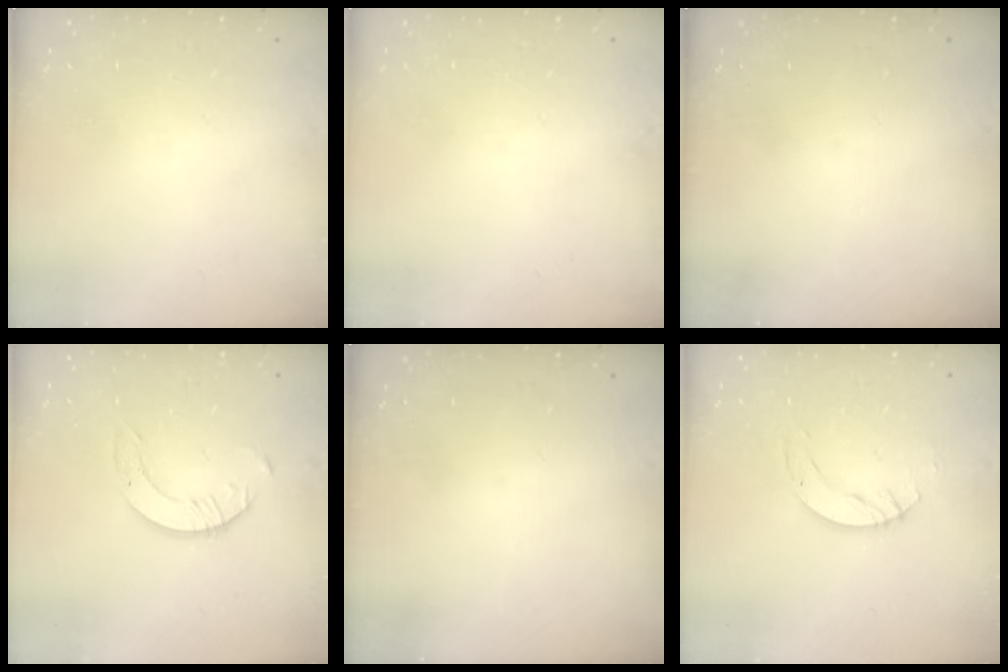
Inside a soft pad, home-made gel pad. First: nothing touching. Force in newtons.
{"total": 0.0}
{"total": 0.0}
{"total": 3.4, "press": 3.4, "slide": 0.3}
{"total": 0.0}
{"total": 5.6, "press": 5.5, "slide": 0.5}